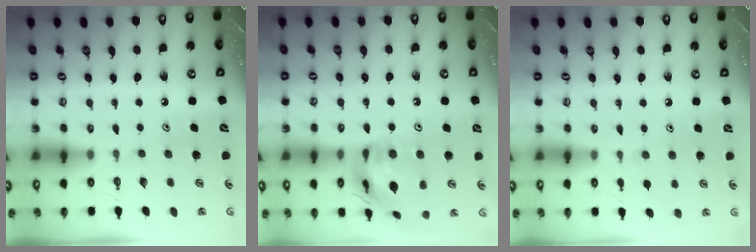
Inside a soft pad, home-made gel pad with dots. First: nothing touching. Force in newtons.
{"total": 16.2, "press": 16.1, "slide": 1.9}
{"total": 2.7, "press": 2.6, "slide": 0.5}